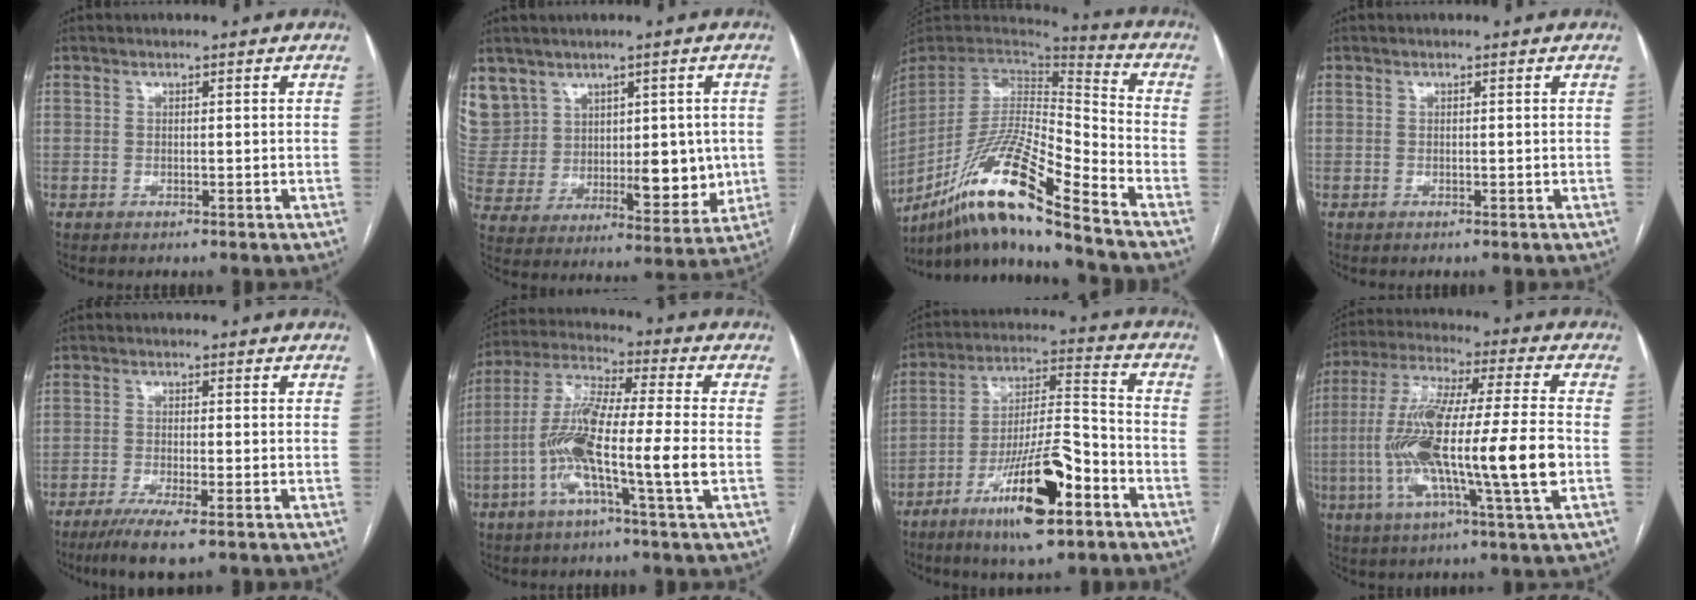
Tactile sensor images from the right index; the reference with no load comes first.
{"total": 17.2, "force": [6.6, 13.5, 8.3], "torque": [-0.172, 0.053, 0.165]}
{"total": 19.7, "force": [-14.3, -0.1, 13.5], "torque": [-0.291, -0.019, -0.270]}
{"total": 0.0}
{"total": 6.8, "force": [-4.5, 0.3, 5.1], "torque": [-0.086, -0.017, -0.073]}
{"total": 13.8, "force": [-3.4, 0.1, 13.4], "torque": [-0.271, 0.003, -0.074]}
{"total": 16.4, "force": [-8.8, 3.0, 13.5], "torque": [-0.249, -0.008, -0.143]}
{"total": 20.1, "force": [-3.2, 1.3, 19.8], "torque": [-0.387, 0.000, -0.057]}